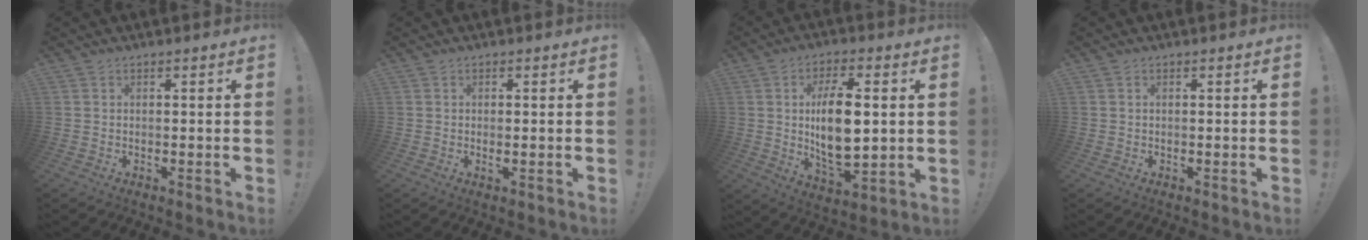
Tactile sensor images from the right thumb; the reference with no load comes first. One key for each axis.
{"total": 1.1, "fx": 0.3, "fy": 0.2, "fz": 1.0, "tx": -0.011, "ty": -0.005, "tz": 0.003}
{"total": 15.6, "fx": 1.9, "fy": 7.1, "fz": 13.7, "tx": -0.245, "ty": -0.011, "tz": 0.024}
{"total": 0.0}